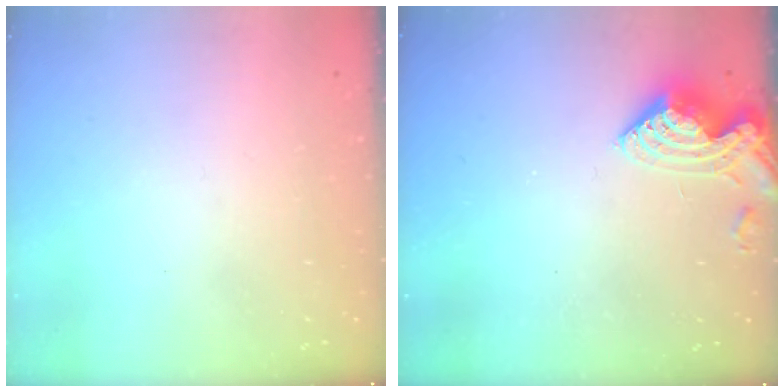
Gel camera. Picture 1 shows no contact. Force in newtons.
{"total": 8.2, "press": 8.2, "slide": 0.9}